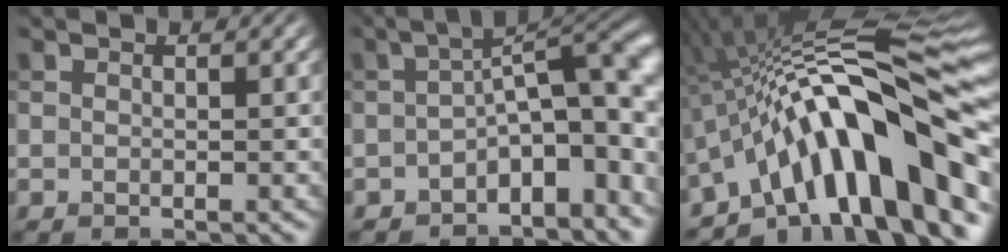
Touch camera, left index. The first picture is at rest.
{"total": 9.5, "force": [-2.4, 3.8, 8.4], "torque": [-0.104, 0.015, -0.045]}
{"total": 16.0, "force": [-5.1, 4.7, 14.4], "torque": [-0.198, 0.040, -0.092]}